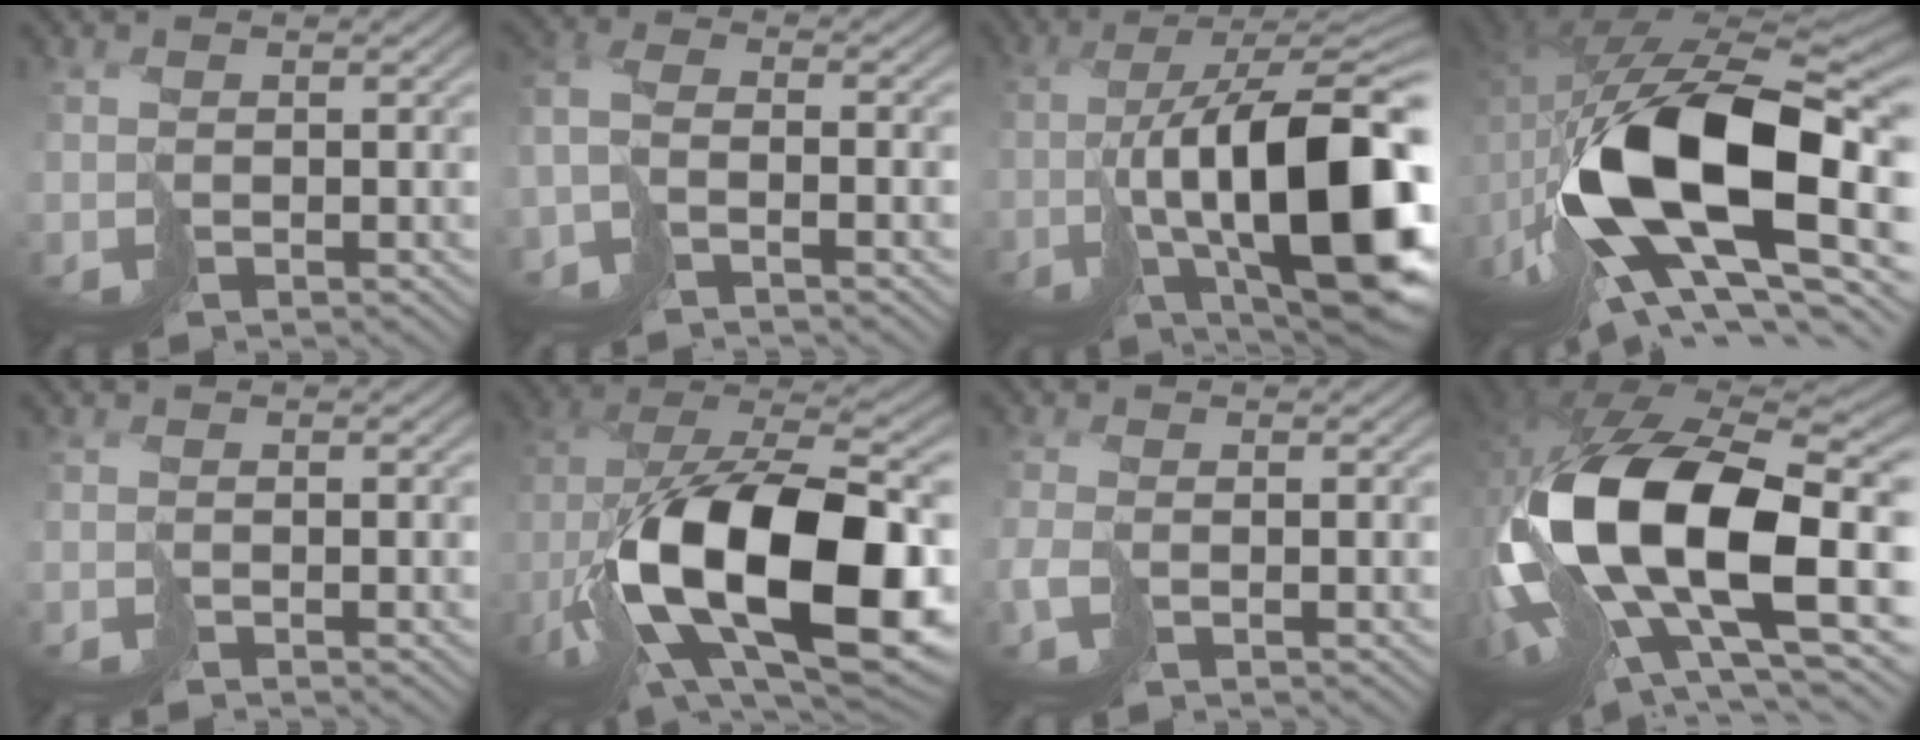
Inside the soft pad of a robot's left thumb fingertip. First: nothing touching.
{"total": 5.6, "force": [-2.7, 2.0, 4.5], "torque": [-0.102, -0.007, -0.059]}
{"total": 19.3, "force": [-4.4, 7.6, 17.2], "torque": [-0.274, -0.014, -0.061]}
{"total": 19.3, "force": [-2.8, 11.9, 14.9], "torque": [-0.307, -0.037, -0.019]}
{"total": 0.7, "force": [-0.5, -0.1, 0.4], "torque": [-0.003, 0.001, -0.015]}
{"total": 20.1, "force": [-3.7, 11.9, 15.8], "torque": [-0.328, -0.040, -0.025]}
{"total": 2.7, "force": [-1.1, 1.2, 2.2], "torque": [-0.056, -0.011, -0.026]}
{"total": 20.2, "force": [0.8, 12.0, 16.2], "torque": [-0.368, -0.058, 0.048]}